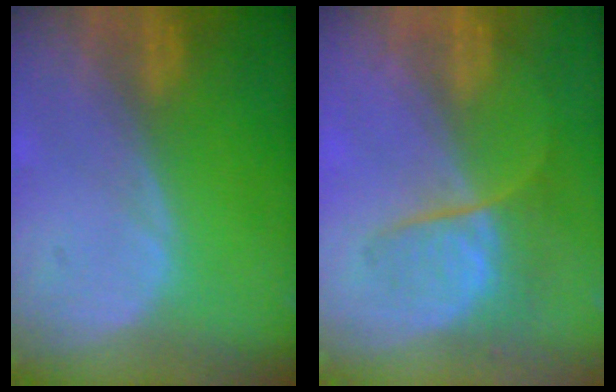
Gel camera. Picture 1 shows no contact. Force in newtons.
{"total": 6.4, "press": 6.0, "slide": 2.2}